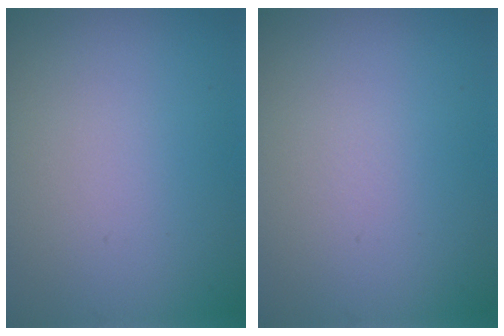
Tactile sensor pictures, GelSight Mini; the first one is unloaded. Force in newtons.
{"total": 0.0}